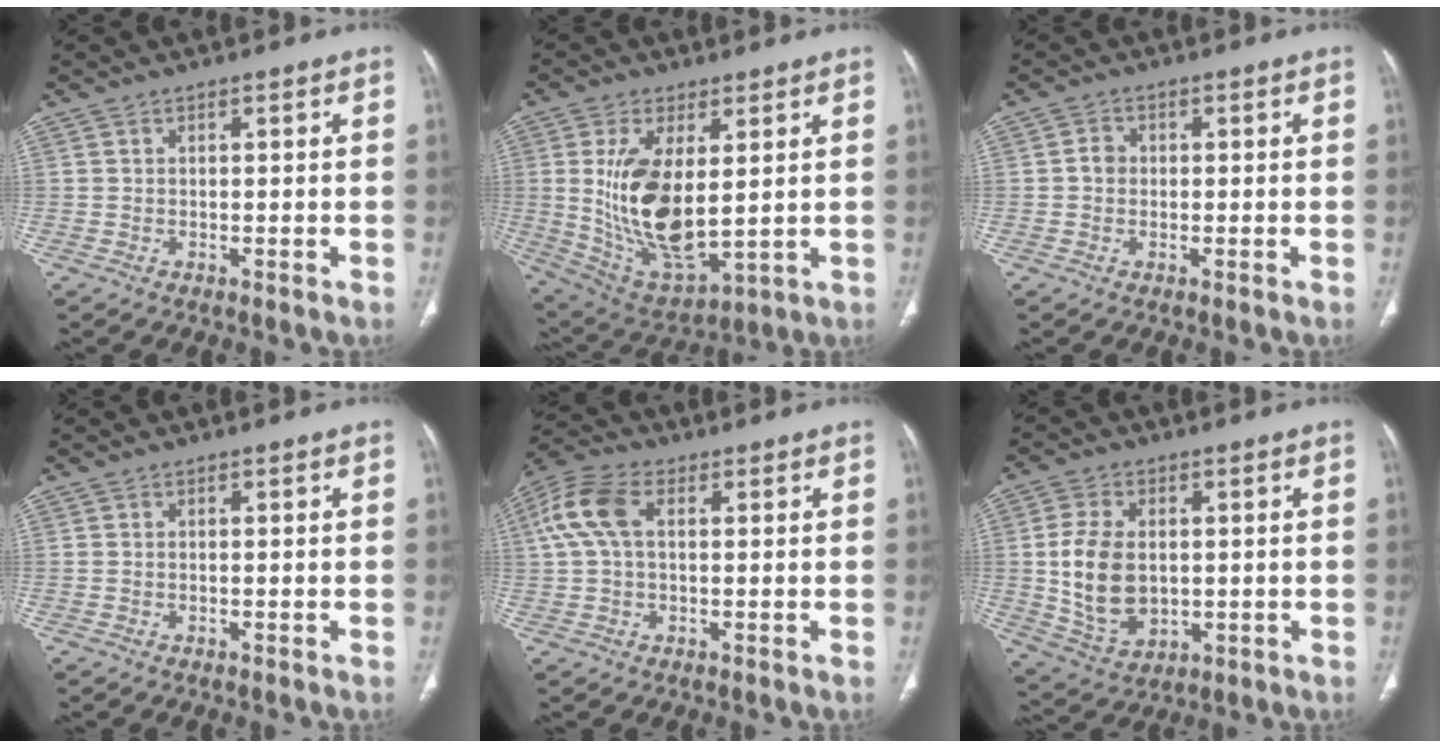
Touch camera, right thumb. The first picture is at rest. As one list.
[{"total": 16.5, "force": [2.1, 7.7, 14.4], "torque": [-0.271, -0.025, 0.062]}, {"total": 2.1, "force": [-0.1, 1.8, 1.0], "torque": [-0.007, 0.007, -0.006]}, {"total": 0.0}, {"total": 9.0, "force": [1.8, 5.3, 7.1], "torque": [-0.171, 0.032, 0.032]}, {"total": 12.2, "force": [0.2, 8.1, 9.2], "torque": [-0.169, -0.007, 0.019]}]